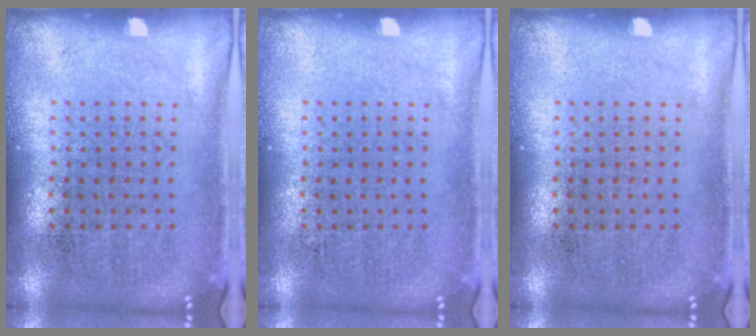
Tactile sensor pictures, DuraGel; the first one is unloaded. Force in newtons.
{"total": 0.0}
{"total": 0.0}